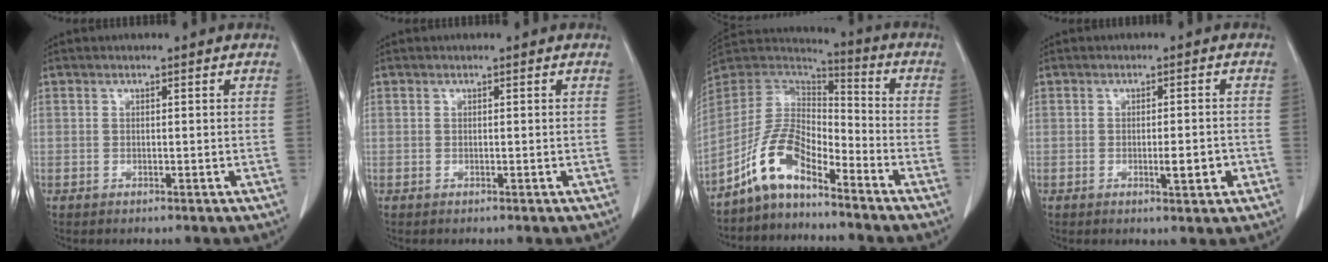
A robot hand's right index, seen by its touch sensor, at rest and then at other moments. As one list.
[{"total": 0.0}, {"total": 9.8, "force": [-6.9, 3.6, 5.9], "torque": [-0.133, 0.027, -0.139]}, {"total": 3.5, "force": [-1.2, 0.7, 3.2], "torque": [-0.048, -0.001, -0.014]}]